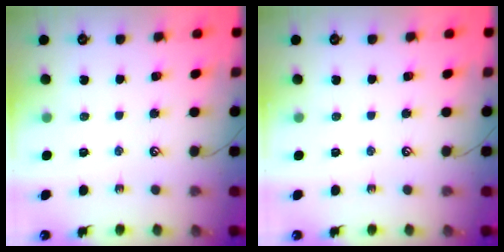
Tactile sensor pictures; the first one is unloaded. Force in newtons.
{"total": 0.0}